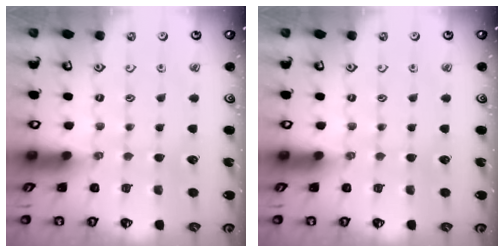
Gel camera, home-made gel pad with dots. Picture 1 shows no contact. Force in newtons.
{"total": 0.0}